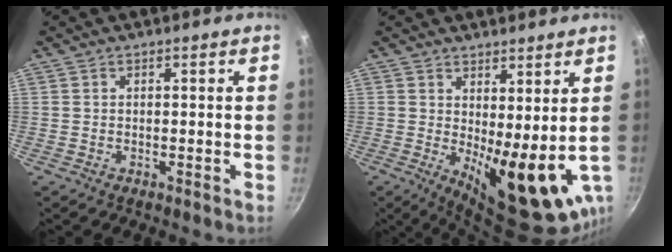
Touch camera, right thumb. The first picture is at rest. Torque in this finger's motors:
{"motor_torque": [2.32, 2.13, 1.55, -0.45, 0.39]}